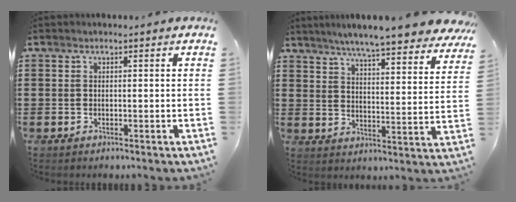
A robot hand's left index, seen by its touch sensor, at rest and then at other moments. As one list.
[{"total": 6.7, "force": [6.1, -0.3, 2.7], "torque": [-0.070, -0.040, 0.102]}]